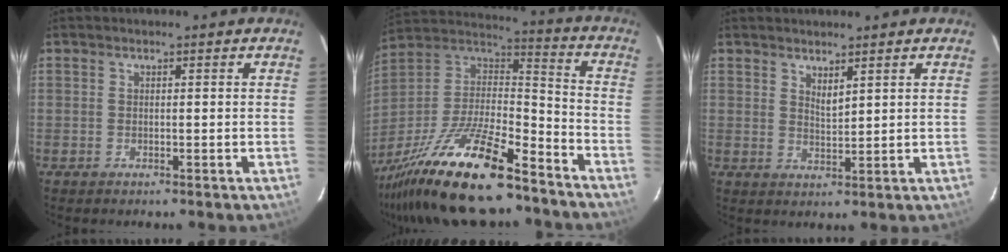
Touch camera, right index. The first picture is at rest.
{"total": 24.6, "force": [-17.8, 6.4, 15.8], "torque": [-0.316, -0.020, -0.306]}
{"total": 2.6, "force": [2.0, 0.7, 1.5], "torque": [-0.027, -0.003, 0.034]}